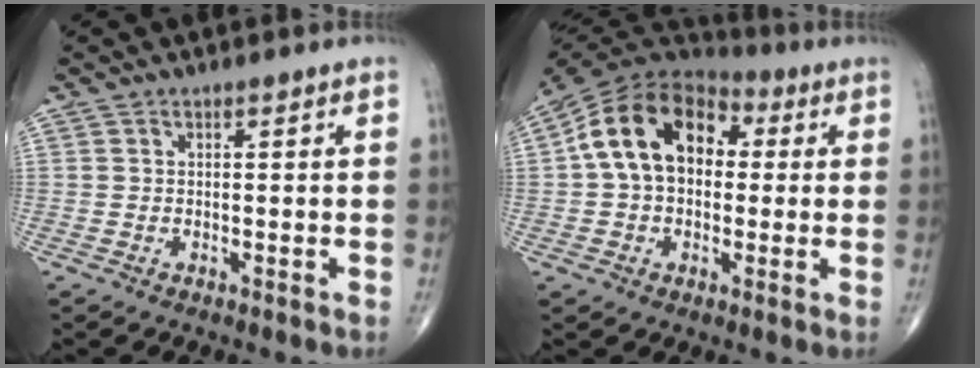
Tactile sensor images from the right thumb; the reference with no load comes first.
{"total": 16.7, "force": [2.0, 11.6, 11.9], "torque": [-0.184, 0.039, 0.023]}